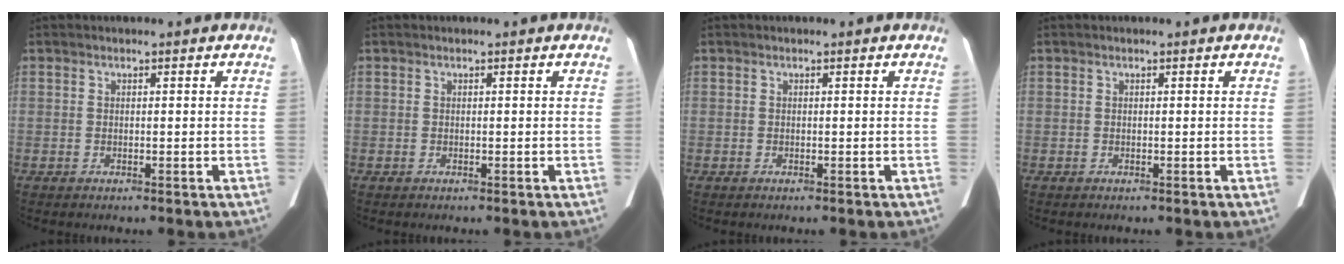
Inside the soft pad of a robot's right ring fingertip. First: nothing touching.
{"total": 0.0}
{"total": 0.0}
{"total": 0.0}